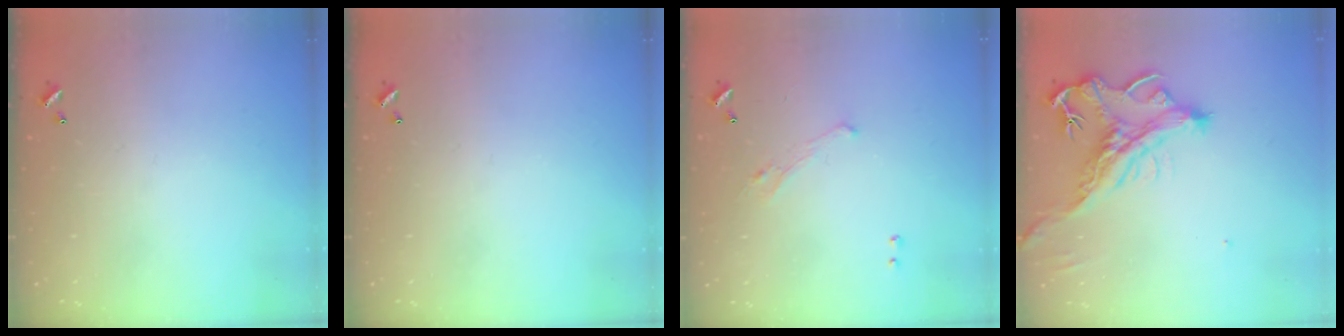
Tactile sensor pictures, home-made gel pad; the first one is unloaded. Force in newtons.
{"total": 0.0}
{"total": 0.8, "press": 0.3, "slide": 0.7}
{"total": 2.1, "press": 1.8, "slide": 1.2}